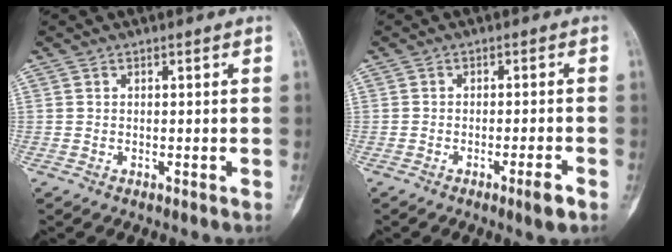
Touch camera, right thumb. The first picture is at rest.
{"total": 3.3, "force": [-2.0, 0.1, 2.6], "torque": [-0.043, 0.004, -0.033]}